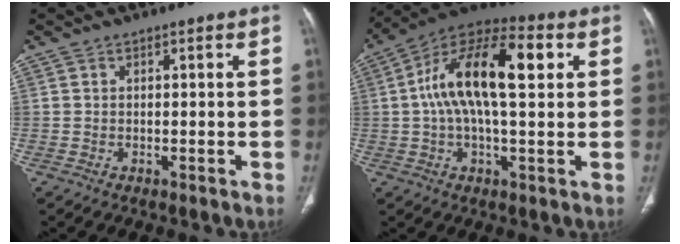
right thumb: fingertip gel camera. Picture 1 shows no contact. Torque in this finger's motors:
{"motor_torque": [2.49, 2.52, 0.96, -0.68, 0.34]}